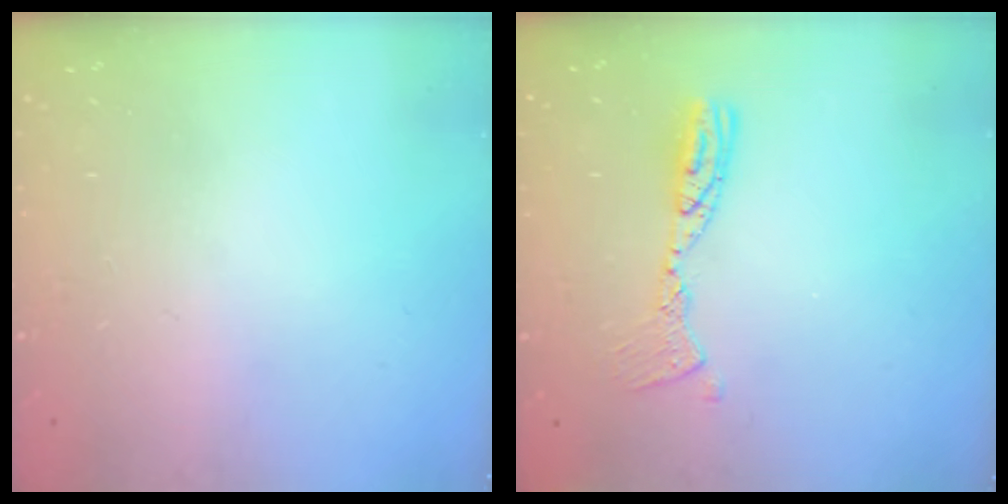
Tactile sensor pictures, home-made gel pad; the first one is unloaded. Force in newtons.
{"total": 10.5, "press": 10.5, "slide": 1.0}